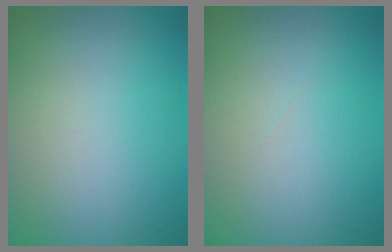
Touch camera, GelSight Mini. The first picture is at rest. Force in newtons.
{"total": 0.0}